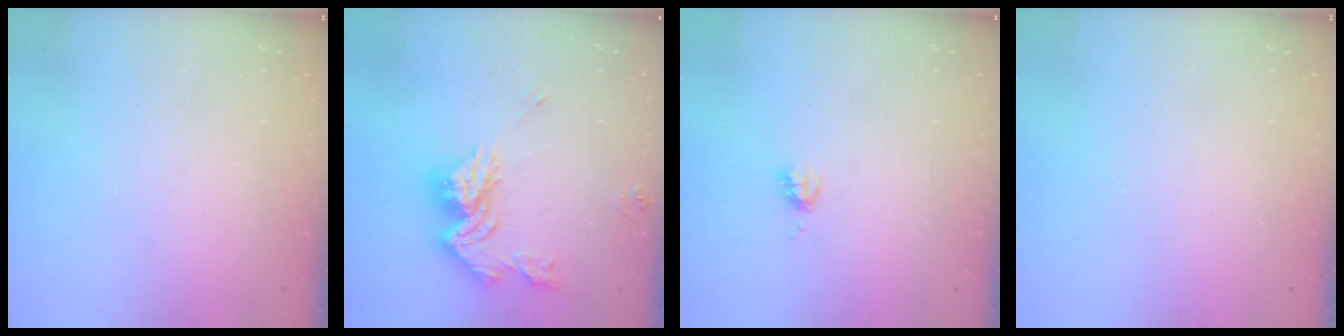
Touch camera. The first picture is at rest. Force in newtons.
{"total": 14.7, "press": 14.7, "slide": 1.6}
{"total": 2.9, "press": 2.9, "slide": 0.3}
{"total": 0.0}